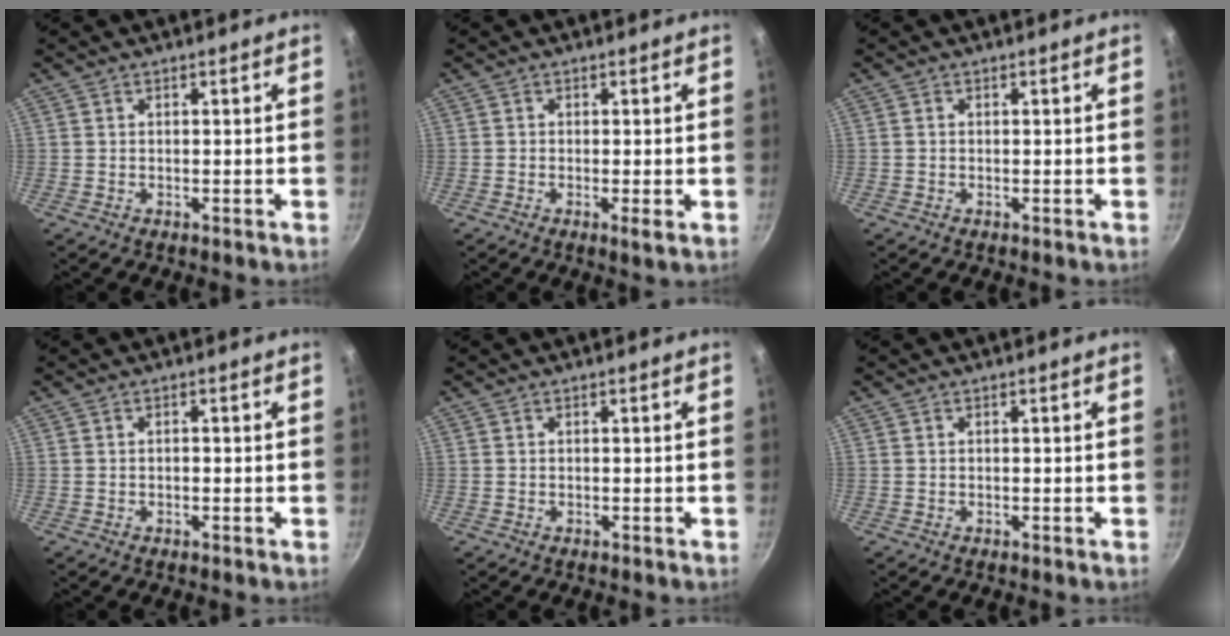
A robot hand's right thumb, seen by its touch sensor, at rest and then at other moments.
{"total": 1.7, "force": [-0.4, 0.3, 1.6], "torque": [-0.030, -0.006, -0.008]}
{"total": 0.0}
{"total": 0.5, "force": [-0.2, 0.3, 0.4], "torque": [-0.006, 0.004, -0.003]}
{"total": 0.0}
{"total": 0.0}